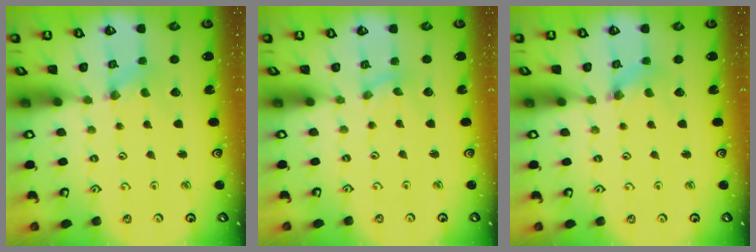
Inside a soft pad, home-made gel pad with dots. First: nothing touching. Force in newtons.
{"total": 0.0}
{"total": 2.3, "press": 2.3, "slide": 0.4}